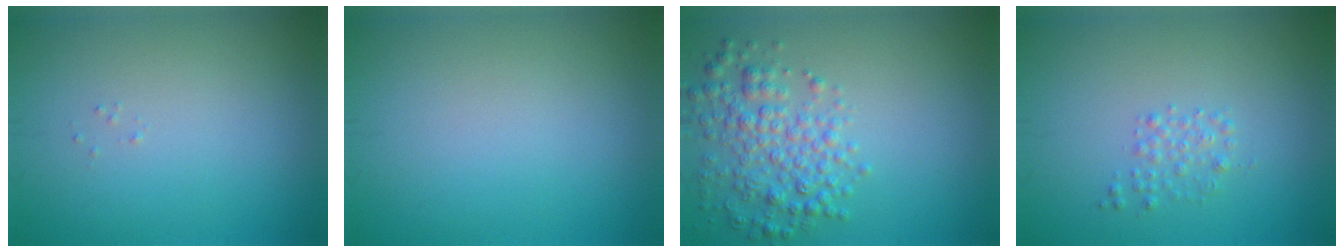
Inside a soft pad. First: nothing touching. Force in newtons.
{"total": 0.0}
{"total": 4.2, "press": 4.2, "slide": 0.1}
{"total": 1.4, "press": 1.4, "slide": 0.1}